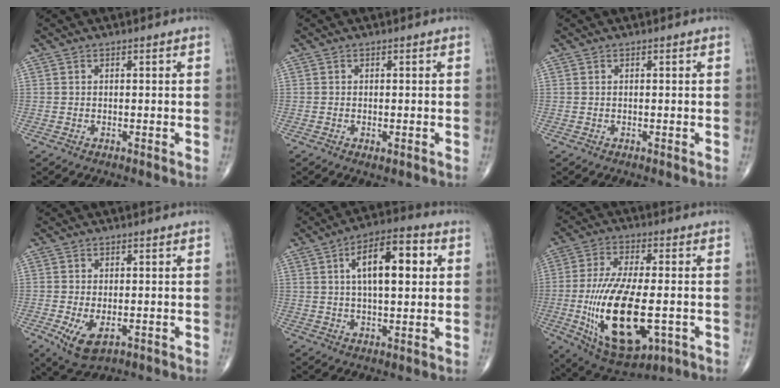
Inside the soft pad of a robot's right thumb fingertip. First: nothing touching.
{"total": 0.9, "force": [-0.3, 0.4, 0.7], "torque": [-0.012, -0.004, -0.004]}
{"total": 0.0}
{"total": 6.0, "force": [-1.8, 3.1, 4.8], "torque": [-0.090, -0.012, -0.023]}
{"total": 13.1, "force": [3.2, 5.6, 11.4], "torque": [-0.163, 0.014, 0.045]}
{"total": 20.9, "force": [-4.2, 9.2, 18.3], "torque": [-0.352, -0.007, -0.052]}